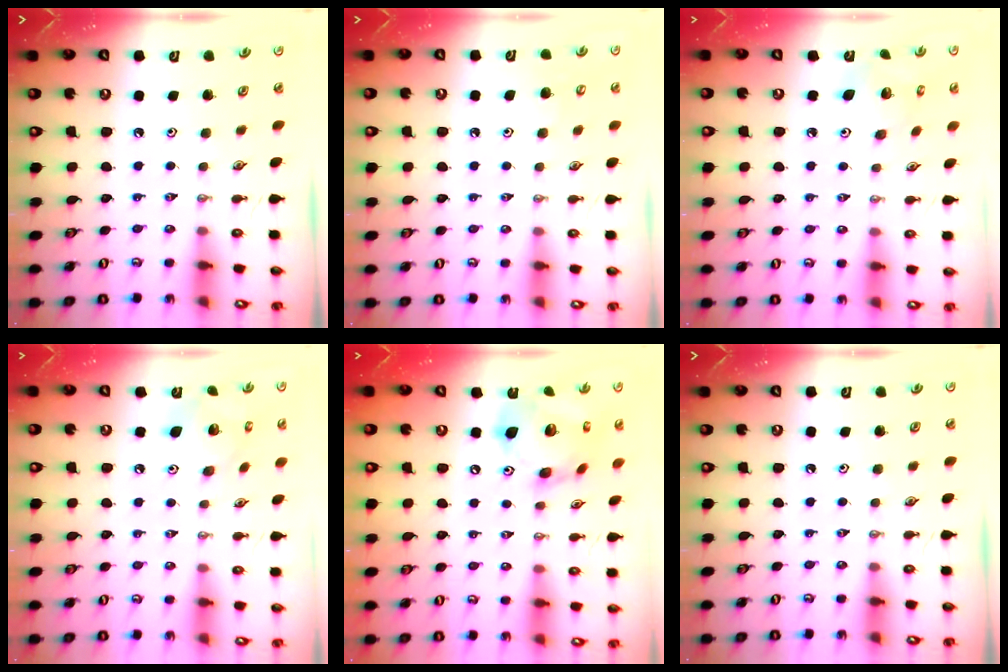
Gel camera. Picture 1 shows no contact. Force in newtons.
{"total": 5.0, "press": 4.9, "slide": 0.3}
{"total": 6.3, "press": 6.3, "slide": 0.1}
{"total": 8.8, "press": 8.8, "slide": 0.7}
{"total": 17.4, "press": 17.4, "slide": 1.8}
{"total": 0.0}